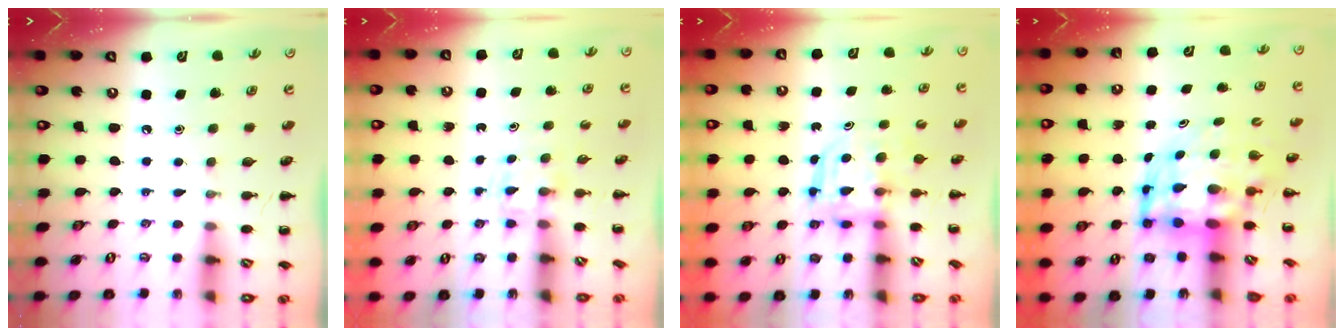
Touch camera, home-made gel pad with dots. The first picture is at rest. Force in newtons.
{"total": 1.7, "press": 1.4, "slide": 0.9}
{"total": 3.2, "press": 3.2, "slide": 0.2}
{"total": 7.2, "press": 7.0, "slide": 1.6}